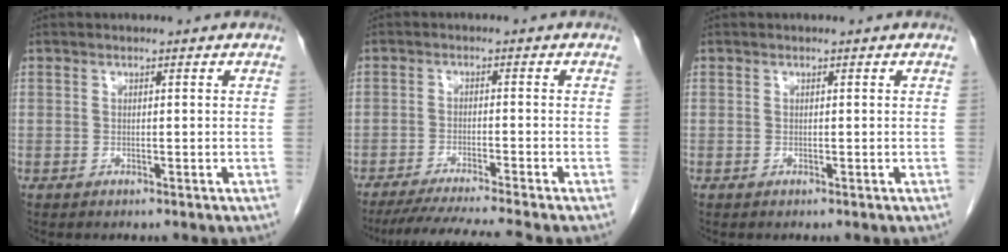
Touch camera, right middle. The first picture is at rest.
{"total": 9.6, "force": [-8.5, -1.6, 4.2], "torque": [-0.054, -0.021, -0.135]}
{"total": 0.0}